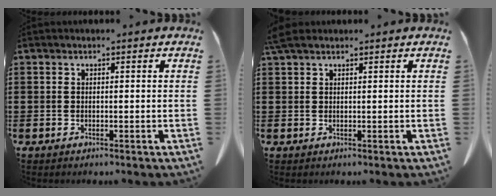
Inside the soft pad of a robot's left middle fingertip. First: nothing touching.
{"total": 1.8, "force": [1.5, 0.5, 0.9], "torque": [-0.023, 0.002, 0.028]}